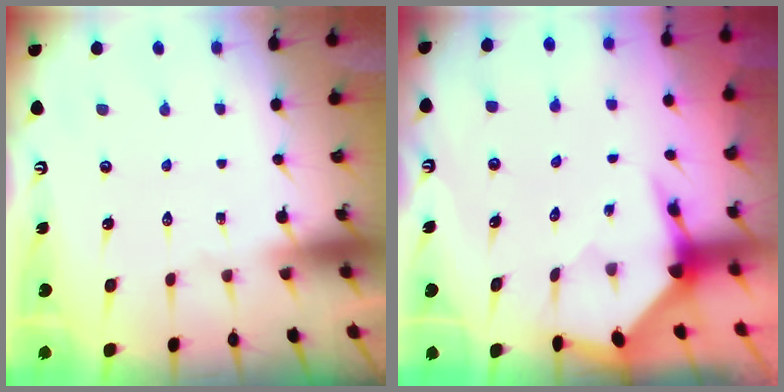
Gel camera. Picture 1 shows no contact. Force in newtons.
{"total": 3.7, "press": 3.6, "slide": 0.4}